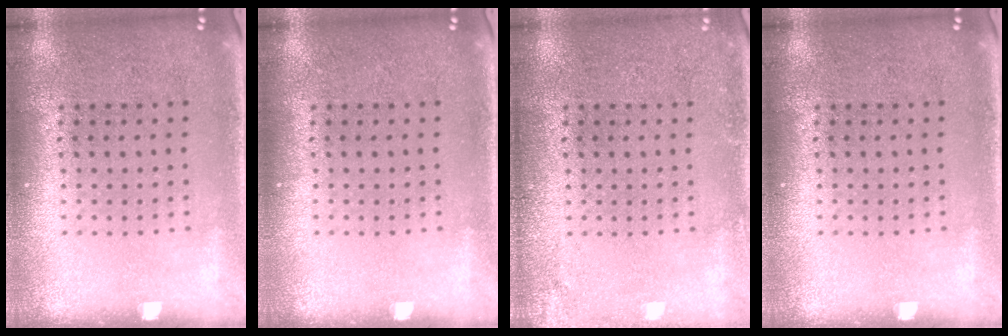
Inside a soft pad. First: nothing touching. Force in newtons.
{"total": 0.0}
{"total": 1.6, "press": 1.6, "slide": 0.2}
{"total": 0.0}